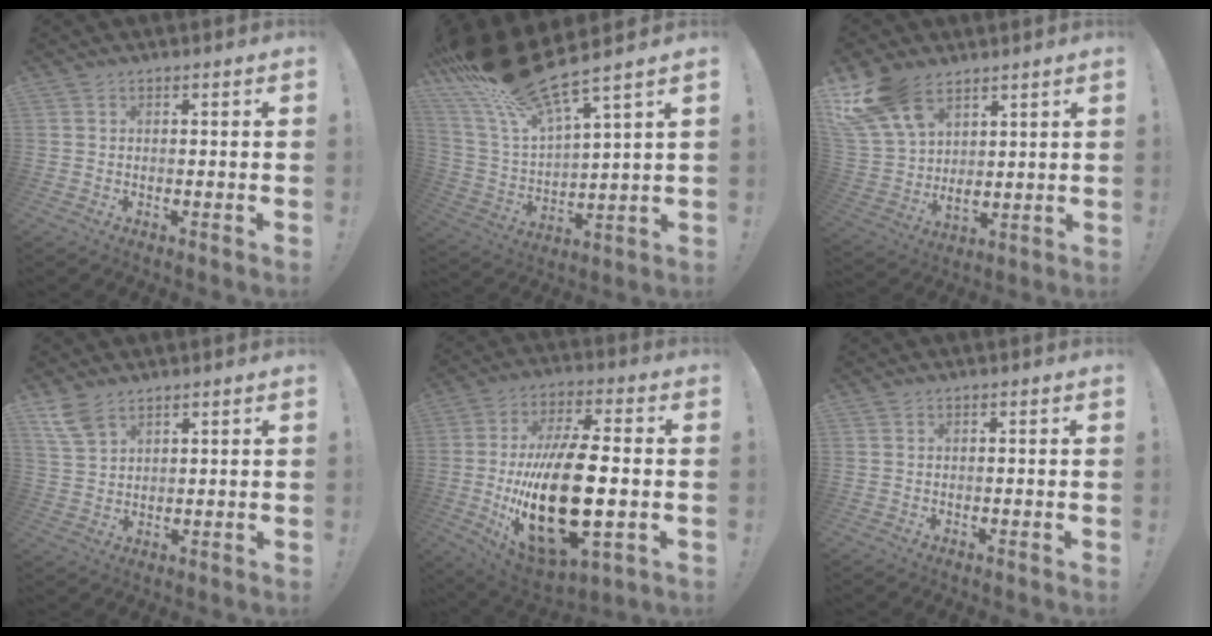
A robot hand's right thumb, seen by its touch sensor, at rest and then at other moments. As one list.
[{"total": 18.8, "force": [15.8, 3.4, 9.7], "torque": [-0.189, -0.103, 0.273]}, {"total": 17.0, "force": [10.2, 10.6, 8.6], "torque": [-0.187, -0.057, 0.195]}, {"total": 6.5, "force": [4.7, 2.9, 3.4], "torque": [-0.072, -0.016, 0.093]}, {"total": 27.0, "force": [-2.9, 11.8, 24.1], "torque": [-0.461, -0.005, -0.040]}, {"total": 0.0}]